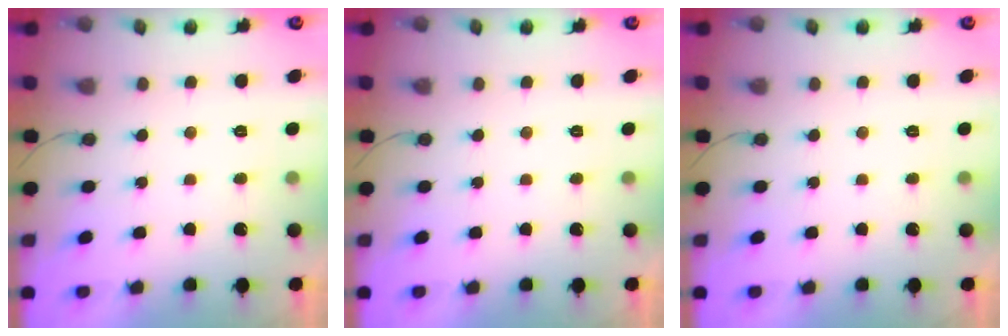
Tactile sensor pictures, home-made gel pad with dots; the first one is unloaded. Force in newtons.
{"total": 0.0}
{"total": 0.0}